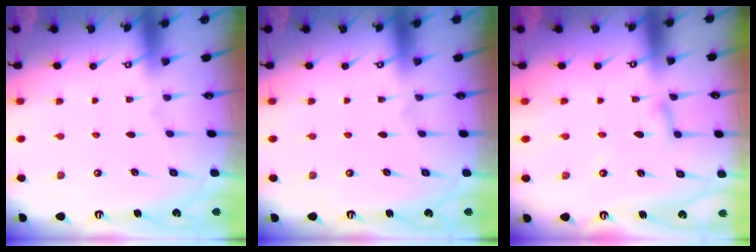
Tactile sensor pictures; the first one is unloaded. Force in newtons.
{"total": 0.0}
{"total": 2.7, "press": 2.7, "slide": 0.1}